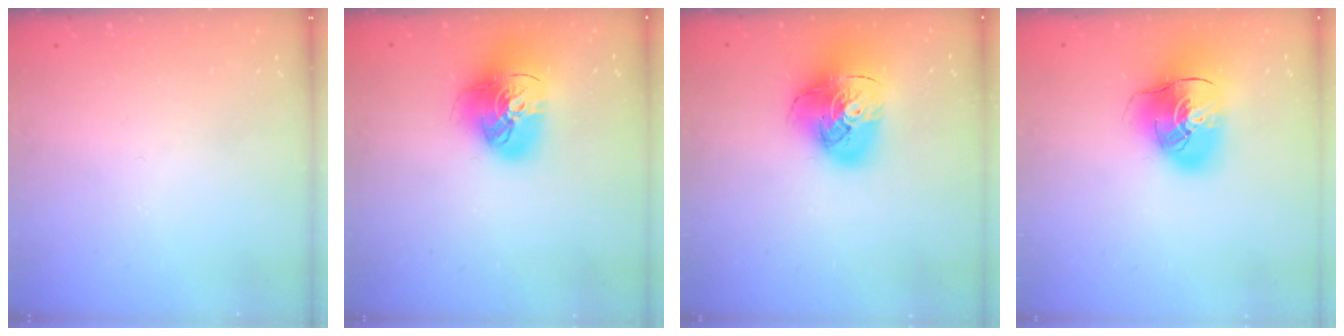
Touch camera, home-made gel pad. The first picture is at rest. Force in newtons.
{"total": 17.6, "press": 17.5, "slide": 1.7}
{"total": 17.1, "press": 17.0, "slide": 2.1}
{"total": 16.3, "press": 16.1, "slide": 2.8}